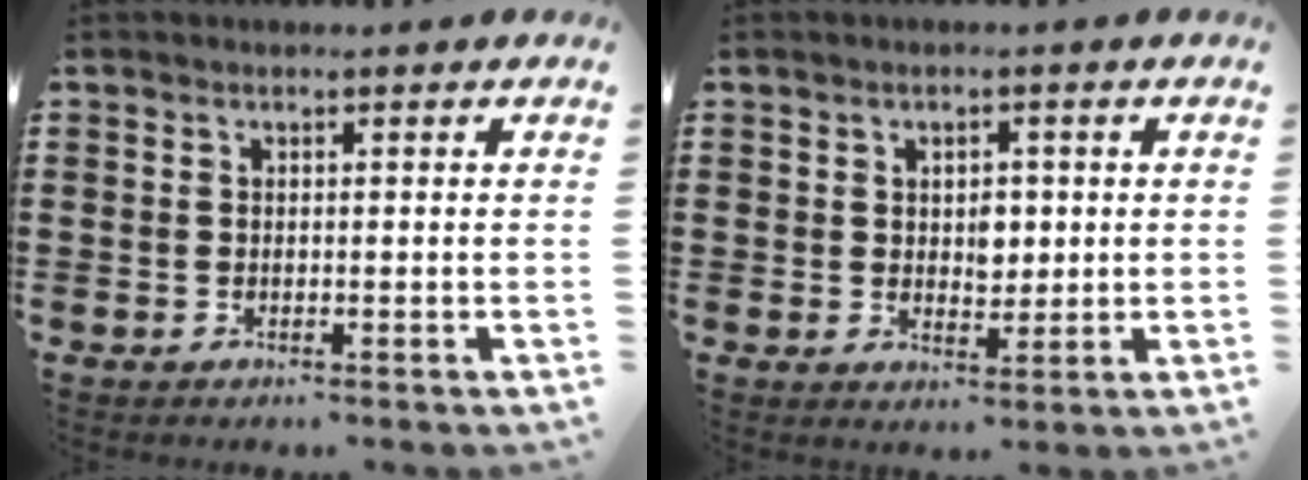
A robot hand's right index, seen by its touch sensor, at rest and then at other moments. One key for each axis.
{"total": 3.4, "fx": 0.6, "fy": 2.4, "fz": 2.3, "tx": -0.034, "ty": 0.004, "tz": 0.005}